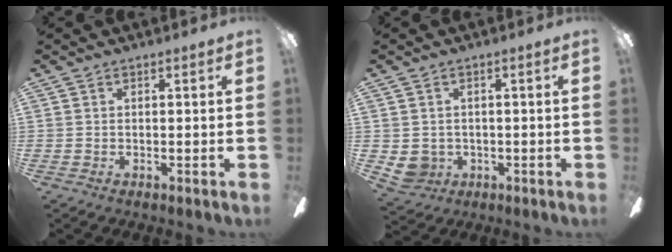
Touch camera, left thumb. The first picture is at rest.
{"total": 3.9, "force": [0.1, 3.8, 0.7], "torque": [-0.034, 0.001, 0.001]}